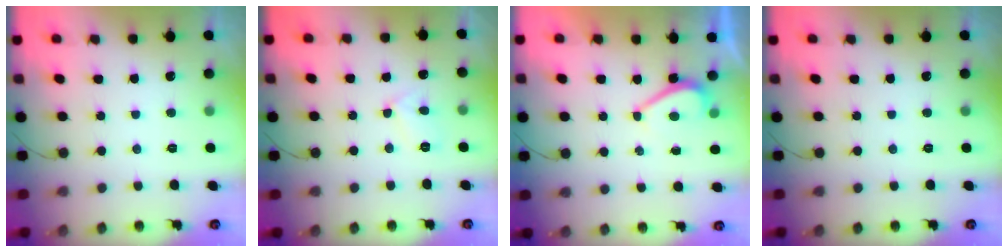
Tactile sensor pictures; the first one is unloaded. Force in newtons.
{"total": 5.1, "press": 5.0, "slide": 0.5}
{"total": 2.8, "press": 2.8, "slide": 0.5}
{"total": 0.0}